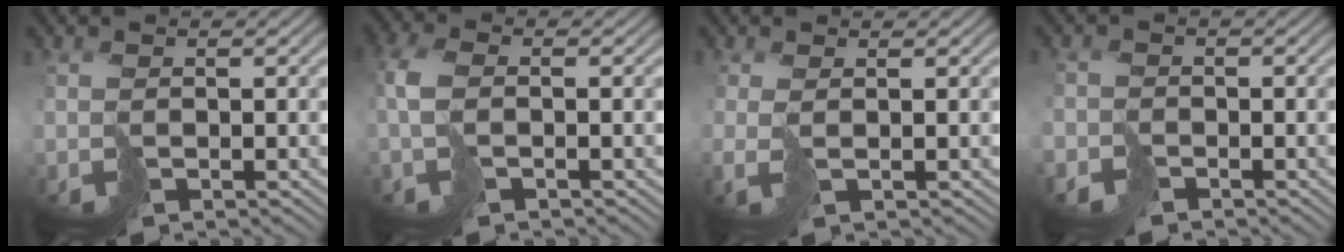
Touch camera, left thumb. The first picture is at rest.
{"total": 3.4, "force": [-0.5, 1.6, 3.0], "torque": [-0.083, 0.002, -0.013]}
{"total": 1.9, "force": [-0.2, 0.7, 1.7], "torque": [-0.045, -0.002, -0.004]}
{"total": 2.3, "force": [-1.9, 1.1, 0.3], "torque": [-0.006, -0.008, -0.043]}